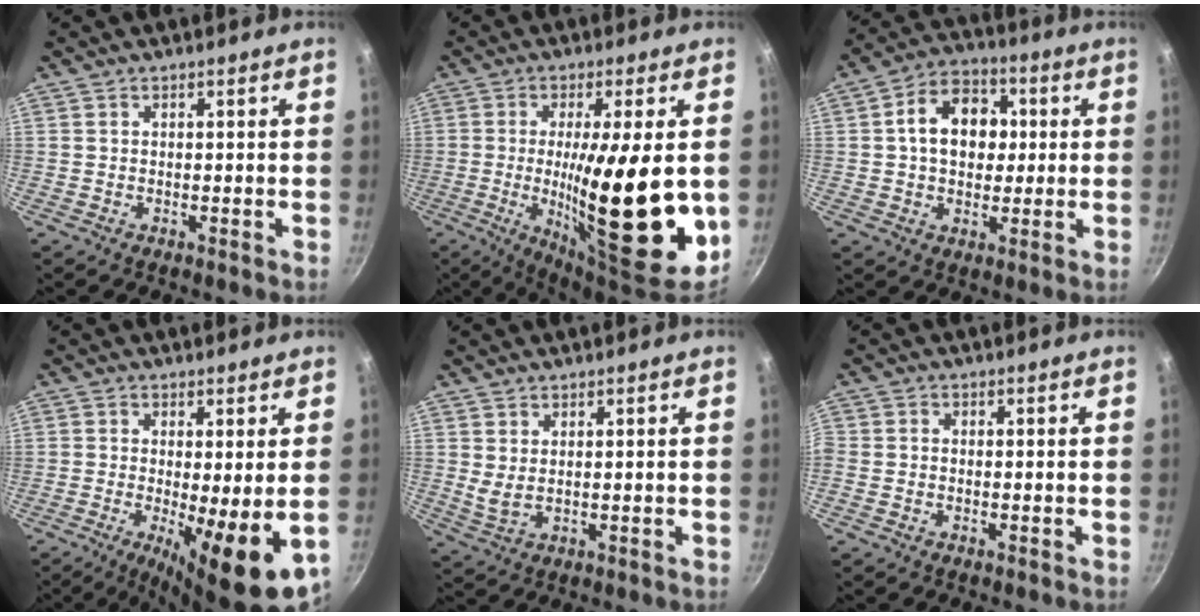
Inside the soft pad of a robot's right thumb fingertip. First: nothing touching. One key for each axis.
{"total": 22.4, "fx": -1.1, "fy": 5.1, "fz": 21.8, "tx": -0.338, "ty": -0.019, "tz": -0.009}
{"total": 12.2, "fx": 1.6, "fy": 9.1, "fz": 8.1, "tx": -0.092, "ty": 0.017, "tz": 0.010}
{"total": 13.0, "fx": -2.8, "fy": 3.0, "fz": 12.4, "tx": -0.188, "ty": -0.016, "tz": -0.034}
{"total": 2.9, "fx": 1.2, "fy": 1.1, "fz": 2.4, "tx": -0.047, "ty": -0.014, "tz": 0.028}
{"total": 1.1, "fx": -0.6, "fy": 0.5, "fz": 0.8, "tx": -0.029, "ty": 0.005, "tz": -0.021}